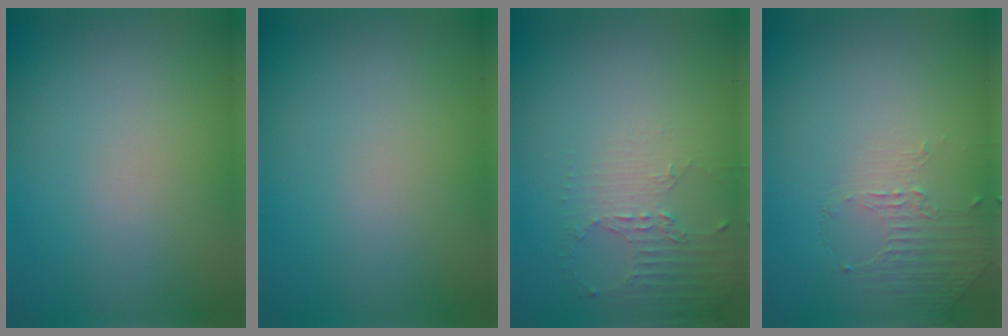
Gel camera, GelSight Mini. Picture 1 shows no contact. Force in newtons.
{"total": 0.0}
{"total": 2.2, "press": 1.6, "slide": 1.5}
{"total": 1.2, "press": 0.4, "slide": 1.1}